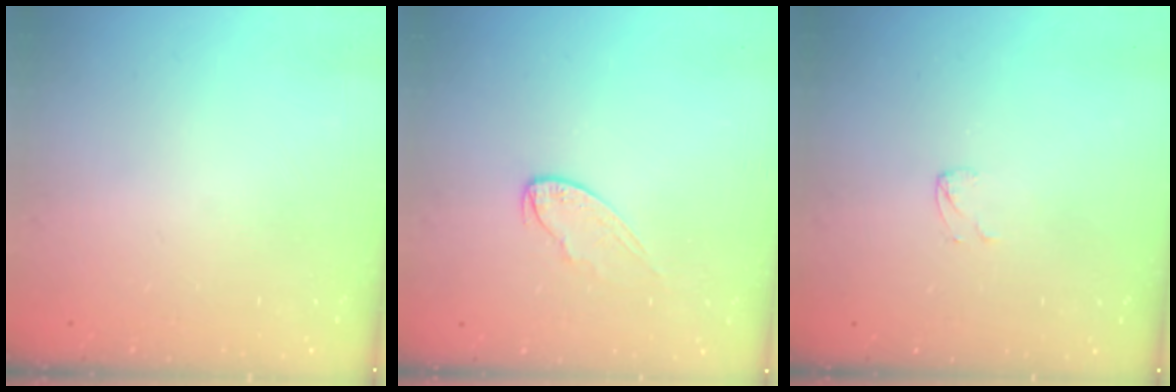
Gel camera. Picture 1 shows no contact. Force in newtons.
{"total": 6.5, "press": 6.5, "slide": 0.1}
{"total": 2.9, "press": 2.9, "slide": 0.2}